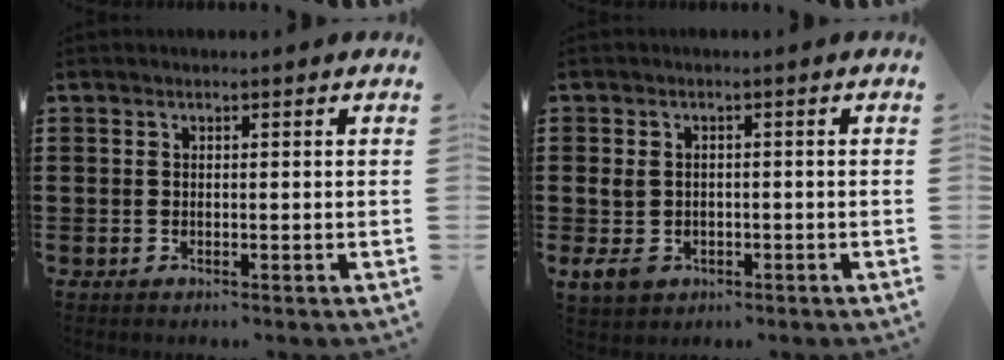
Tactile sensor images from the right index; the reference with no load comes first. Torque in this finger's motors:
{"motor_torque": [0.99, 0.97, 0.11, 0.03]}